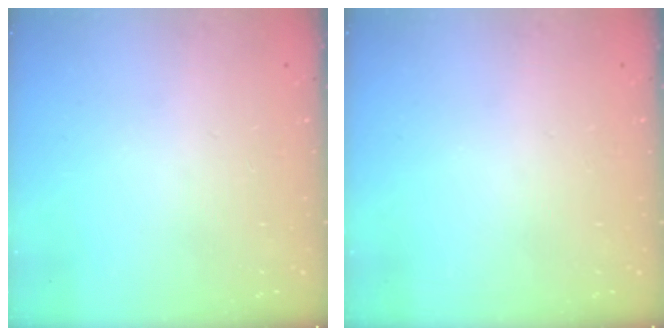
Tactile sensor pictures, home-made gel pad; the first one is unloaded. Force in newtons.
{"total": 0.0}